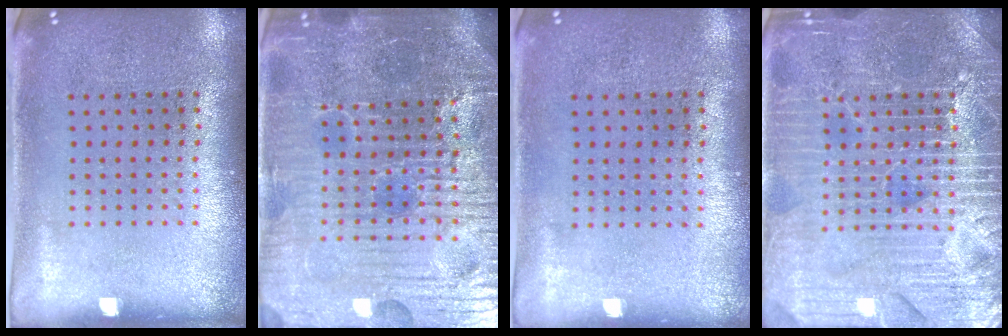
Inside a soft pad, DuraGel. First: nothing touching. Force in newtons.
{"total": 6.3, "press": 5.8, "slide": 2.5}
{"total": 0.0}
{"total": 5.4, "press": 5.3, "slide": 0.6}